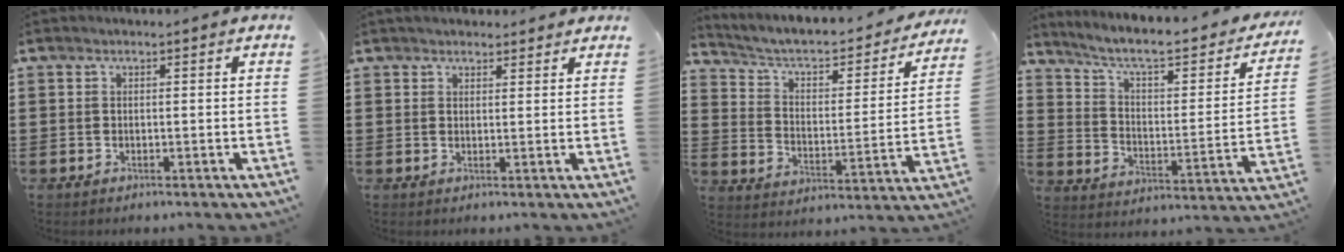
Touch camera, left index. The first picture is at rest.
{"total": 2.0, "force": [1.9, 0.7, 0.2], "torque": [-0.009, 0.004, 0.036]}
{"total": 4.4, "force": [3.3, 2.0, 2.3], "torque": [-0.064, -0.023, 0.046]}
{"total": 6.1, "force": [4.6, 1.3, 3.8], "torque": [-0.096, -0.038, 0.071]}